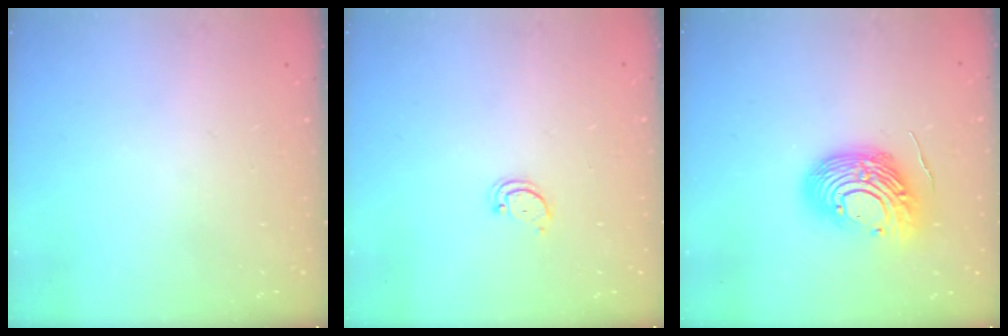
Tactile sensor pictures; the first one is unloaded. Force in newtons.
{"total": 2.2, "press": 2.2, "slide": 0.4}
{"total": 14.4, "press": 14.3, "slide": 2.2}